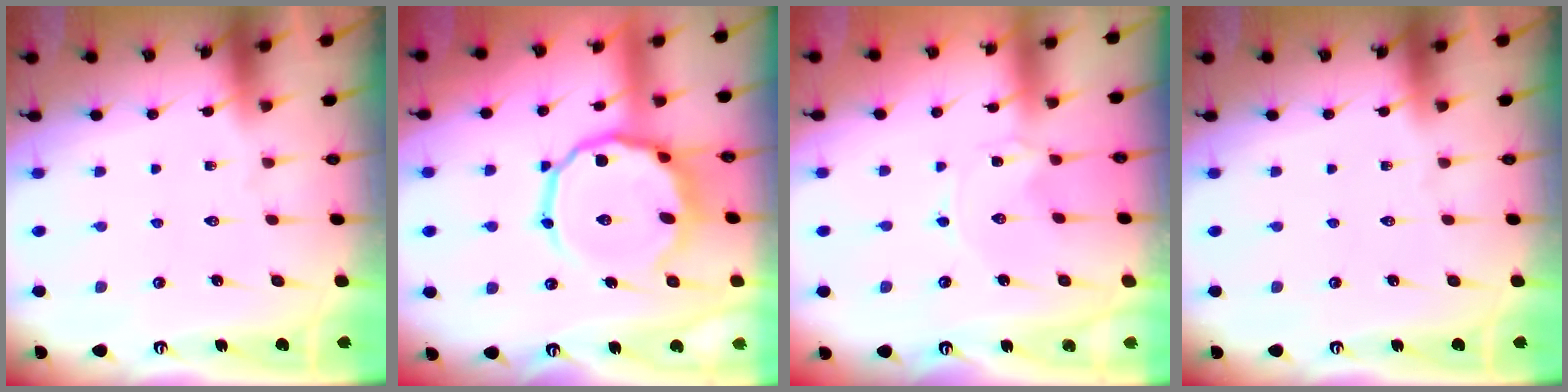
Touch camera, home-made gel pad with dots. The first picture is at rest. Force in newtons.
{"total": 14.2, "press": 14.0, "slide": 2.4}
{"total": 0.0}
{"total": 0.0}